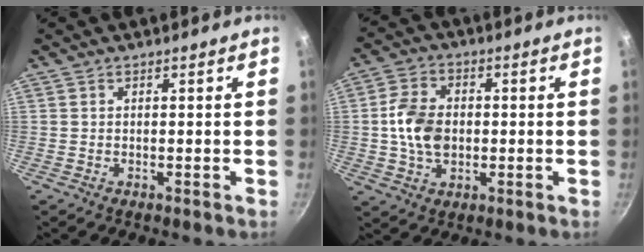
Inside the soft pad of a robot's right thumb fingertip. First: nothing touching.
{"total": 9.5, "force": [-0.2, 6.8, 6.7], "torque": [-0.110, 0.011, -0.009]}